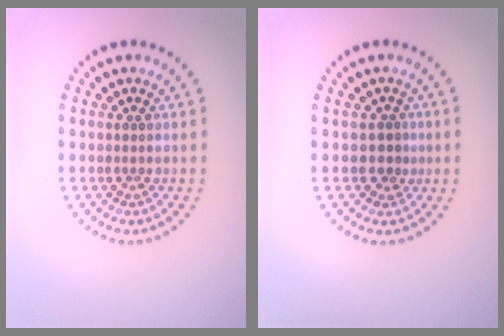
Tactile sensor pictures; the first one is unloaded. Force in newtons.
{"total": 1.6, "press": 1.4, "slide": 0.8}